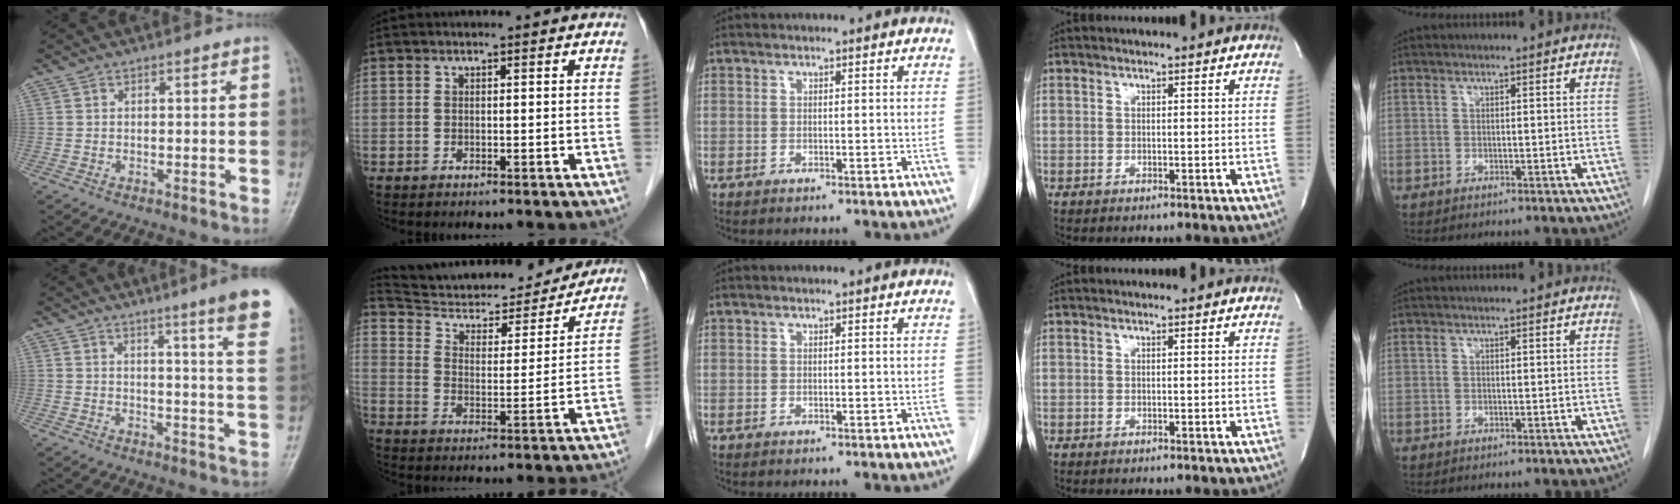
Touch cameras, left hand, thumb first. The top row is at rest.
{"thumb": {"total": 13.9, "force": [9.1, 0.2, 10.5], "torque": [-0.122, -0.049, 0.096]}, "index": {"total": 21.2, "force": [20.1, 3.6, 5.7], "torque": [-0.087, -0.017, 0.290]}}